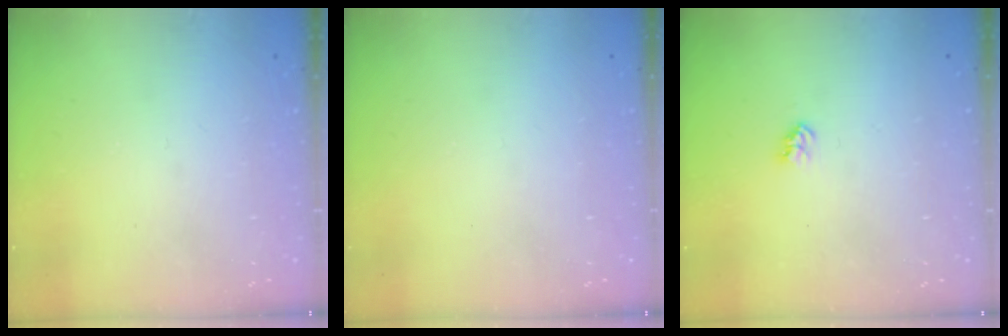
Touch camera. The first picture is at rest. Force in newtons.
{"total": 0.0}
{"total": 2.7, "press": 2.7, "slide": 0.4}